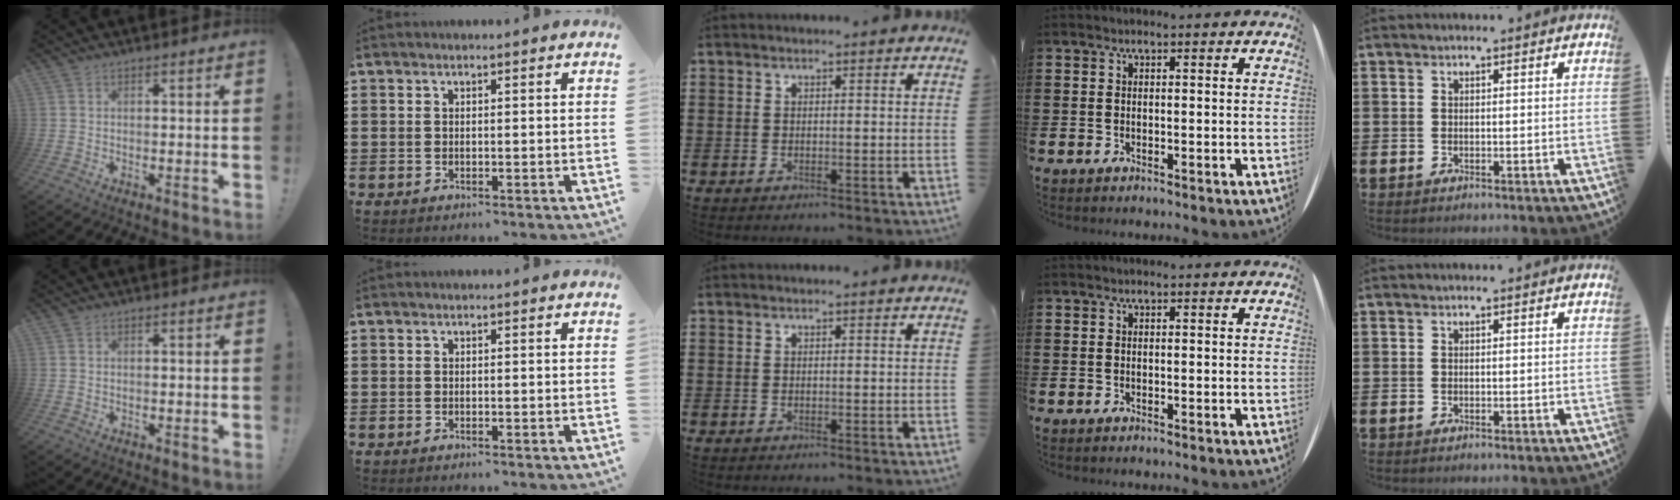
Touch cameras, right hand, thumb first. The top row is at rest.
{}